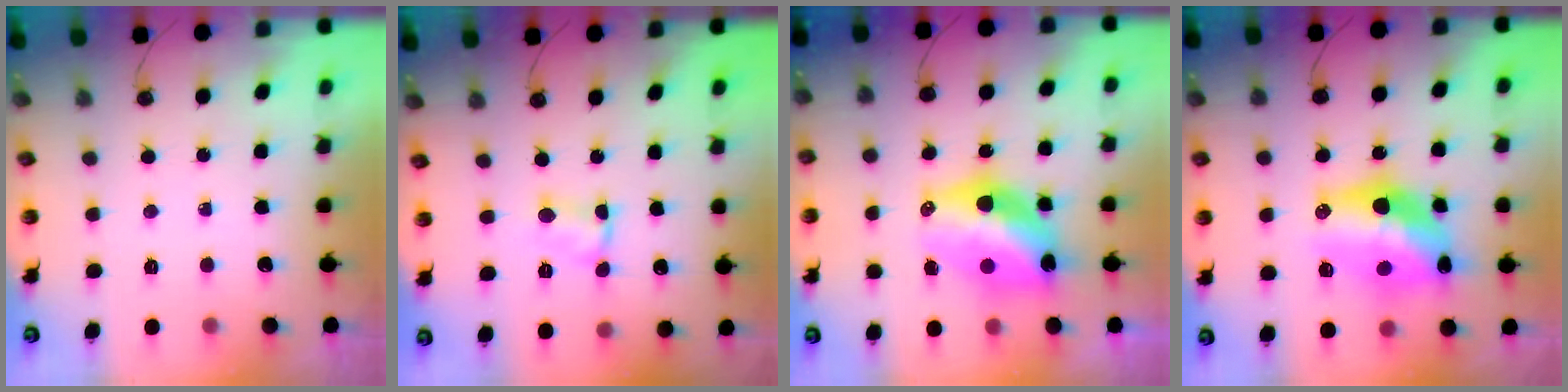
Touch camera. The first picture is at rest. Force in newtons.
{"total": 3.0, "press": 3.0, "slide": 0.4}
{"total": 15.0, "press": 14.2, "slide": 4.6}
{"total": 16.4, "press": 16.2, "slide": 2.4}